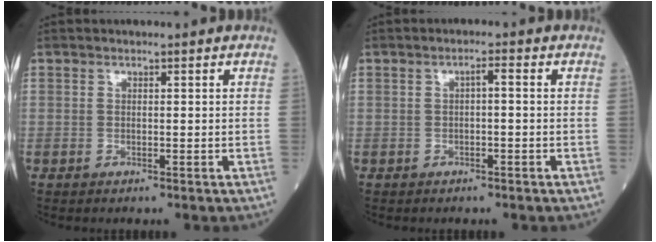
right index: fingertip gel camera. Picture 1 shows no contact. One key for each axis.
{"total": 1.4, "fx": -0.1, "fy": 0.3, "fz": 1.3, "tx": -0.019, "ty": 0.006, "tz": 0.000}